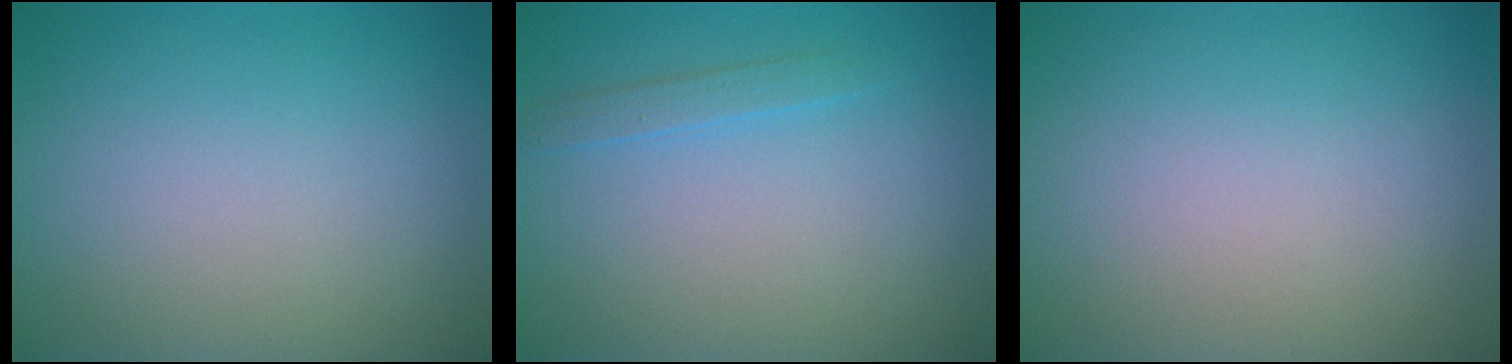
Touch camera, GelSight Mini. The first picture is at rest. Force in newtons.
{"total": 1.1, "press": 1.1, "slide": 0.1}
{"total": 0.0}